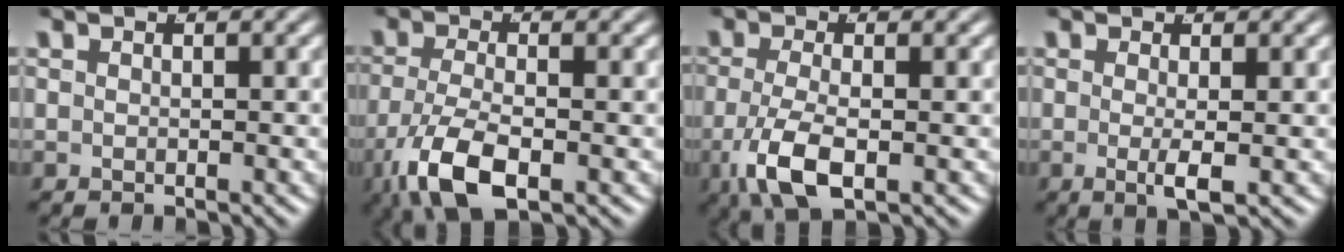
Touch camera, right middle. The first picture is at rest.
{"total": 6.2, "force": [-2.8, 2.6, 4.8], "torque": [-0.106, -0.036, -0.025]}
{"total": 5.0, "force": [-1.7, 1.9, 4.3], "torque": [-0.093, -0.025, -0.014]}
{"total": 2.0, "force": [-0.3, -0.1, 2.0], "torque": [-0.038, -0.012, -0.001]}